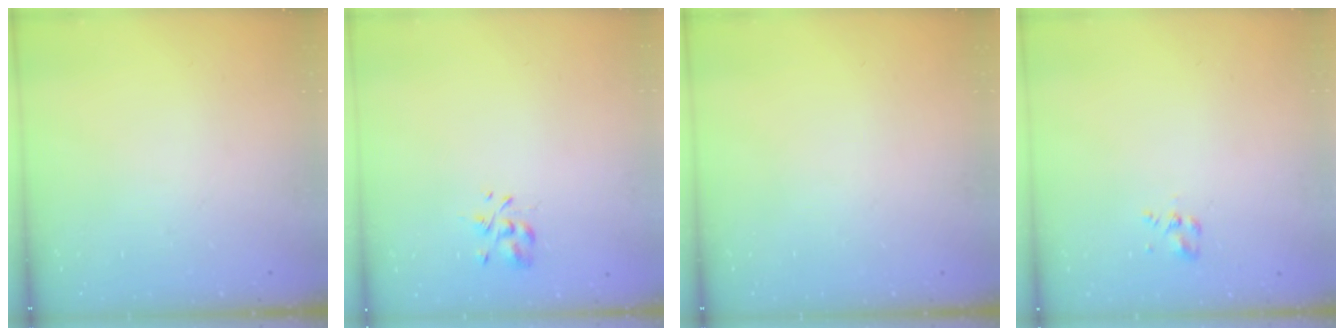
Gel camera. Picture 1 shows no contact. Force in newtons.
{"total": 2.0, "press": 1.8, "slide": 0.9}
{"total": 0.0}
{"total": 2.0, "press": 1.8, "slide": 0.9}